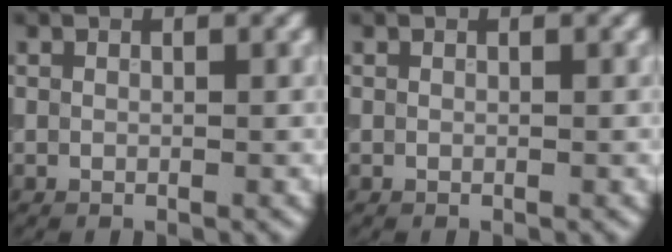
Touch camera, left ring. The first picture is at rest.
{"total": 0.0}